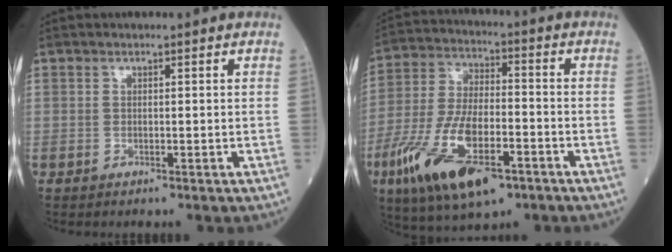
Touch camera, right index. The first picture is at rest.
{"total": 16.6, "force": [-8.0, 6.1, 13.3], "torque": [-0.271, -0.015, -0.138]}